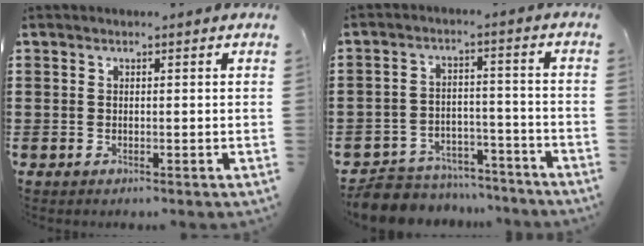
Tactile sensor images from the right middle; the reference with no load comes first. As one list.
[{"total": 6.5, "force": [-6.3, 1.4, 0.6], "torque": [-0.019, 0.015, -0.127]}]